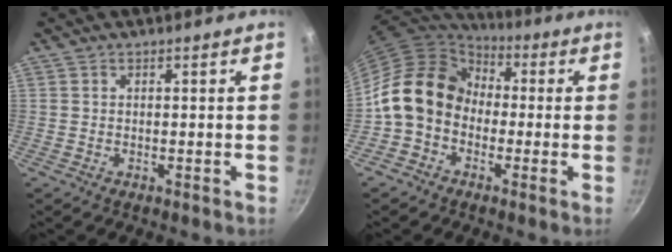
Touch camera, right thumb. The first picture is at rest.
{"total": 13.6, "force": [-1.1, 11.2, 7.8], "torque": [-0.100, 0.041, -0.041]}